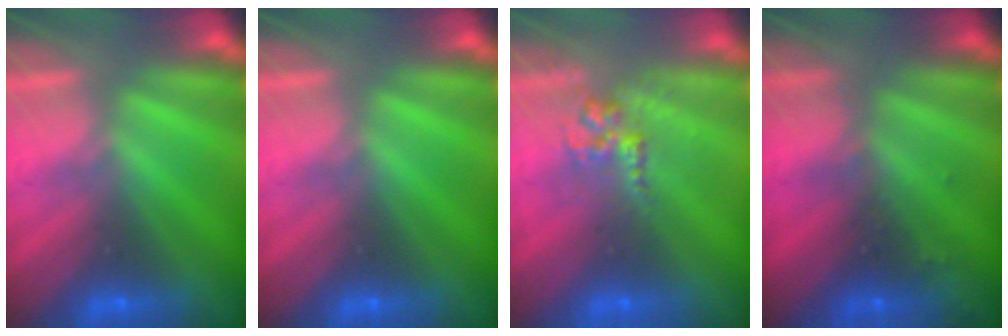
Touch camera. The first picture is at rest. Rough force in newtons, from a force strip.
{"total": 0.0}
{"total": 2.6}
{"total": 6.6}